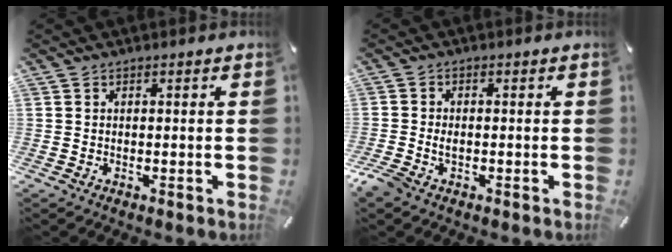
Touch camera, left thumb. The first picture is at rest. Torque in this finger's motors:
{"motor_torque": [-0.02, 0.37, 0.02, 0.08, 0.07]}